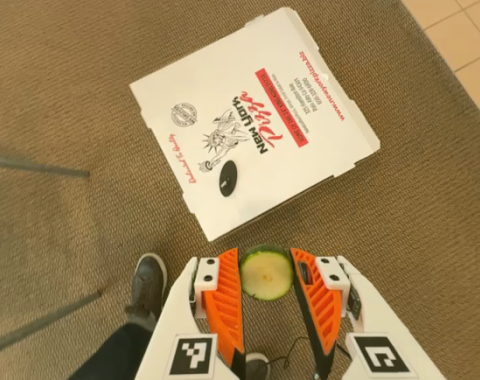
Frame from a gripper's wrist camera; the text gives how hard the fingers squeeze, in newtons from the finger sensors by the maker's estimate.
{"total": 6.9, "left": 6.9, "right": 7.0}